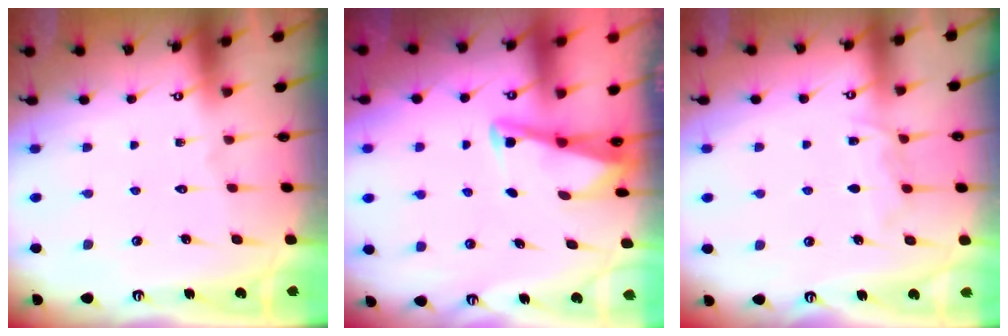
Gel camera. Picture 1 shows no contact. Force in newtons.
{"total": 2.9, "press": 2.9, "slide": 0.4}
{"total": 6.5, "press": 6.4, "slide": 0.8}